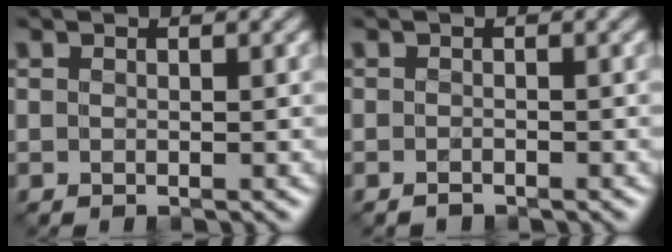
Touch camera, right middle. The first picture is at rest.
{"total": 0.7, "force": [-0.6, 0.3, 0.2], "torque": [-0.004, -0.003, -0.009]}